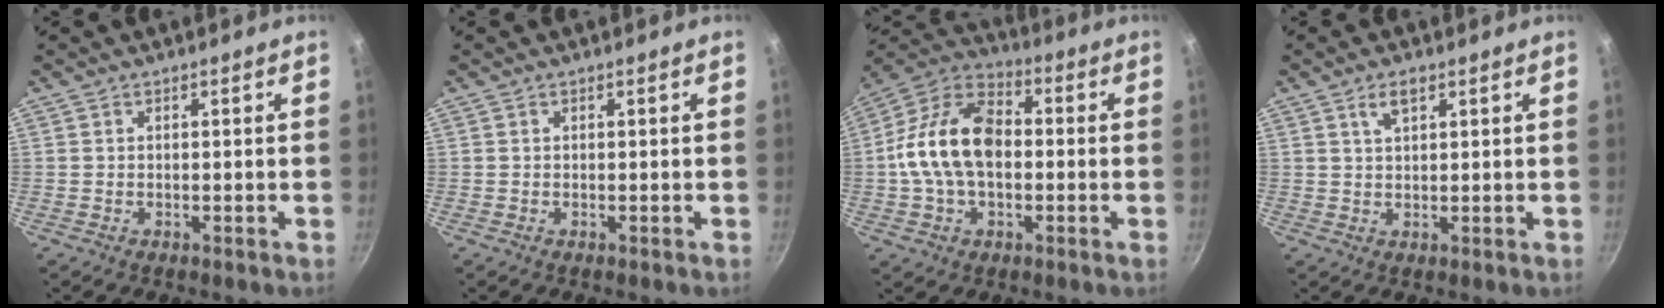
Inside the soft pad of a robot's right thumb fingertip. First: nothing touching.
{"total": 0.0}
{"total": 16.5, "force": [-0.5, 10.7, 12.5], "torque": [-0.202, 0.036, -0.026]}
{"total": 3.4, "force": [1.9, 1.5, 2.4], "torque": [-0.039, -0.005, 0.035]}